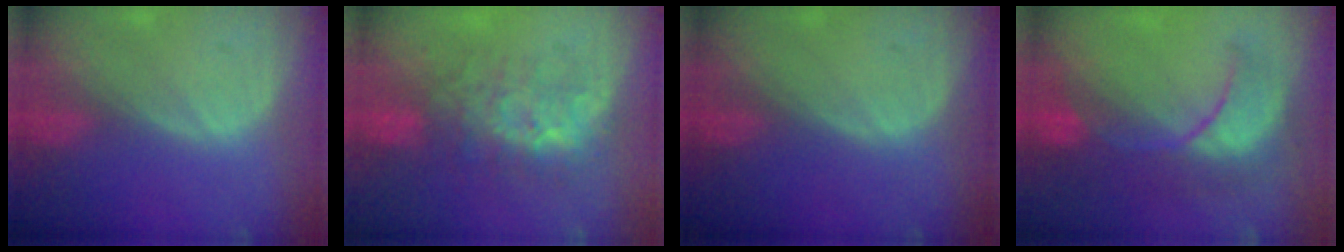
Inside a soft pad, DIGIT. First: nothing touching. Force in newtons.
{"total": 7.6, "press": 7.3, "slide": 2.2}
{"total": 0.0}
{"total": 8.6, "press": 8.5, "slide": 1.4}